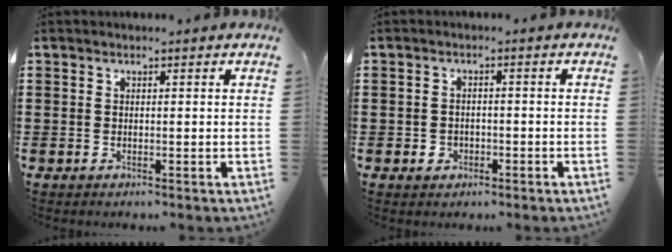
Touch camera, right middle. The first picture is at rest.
{"total": 1.6, "force": [-0.8, 1.3, 0.5], "torque": [-0.013, 0.001, -0.019]}